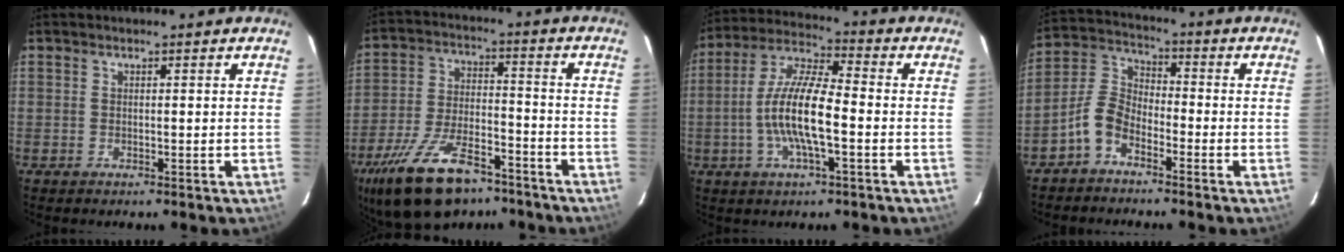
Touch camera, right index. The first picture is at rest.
{"total": 19.6, "force": [-13.8, 8.4, 11.1], "torque": [-0.227, -0.019, -0.229]}
{"total": 12.5, "force": [-2.7, 2.8, 11.9], "torque": [-0.241, 0.006, -0.058]}
{"total": 6.8, "force": [-4.5, 3.6, 3.7], "torque": [-0.086, 0.020, -0.097]}